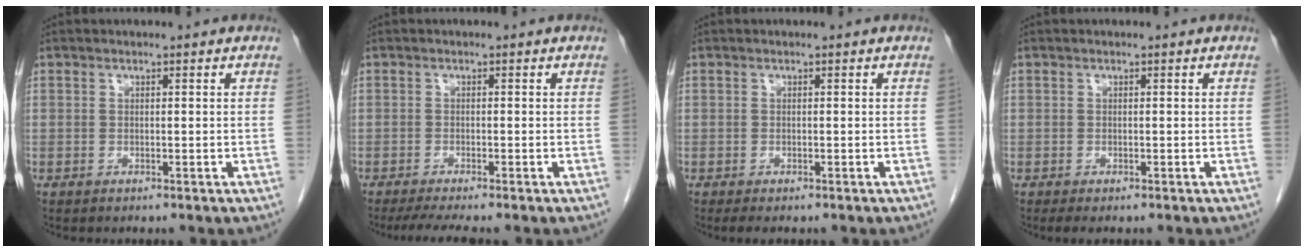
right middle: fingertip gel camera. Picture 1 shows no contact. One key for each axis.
{"total": 4.7, "fx": -3.9, "fy": -0.3, "fz": 2.7, "tx": -0.038, "ty": -0.012, "tz": -0.063}
{"total": 2.1, "fx": -1.6, "fy": 0.6, "fz": 1.2, "tx": -0.013, "ty": -0.005, "tz": -0.020}
{"total": 1.5, "fx": -1.2, "fy": 0.5, "fz": 0.9, "tx": -0.010, "ty": -0.003, "tz": -0.015}